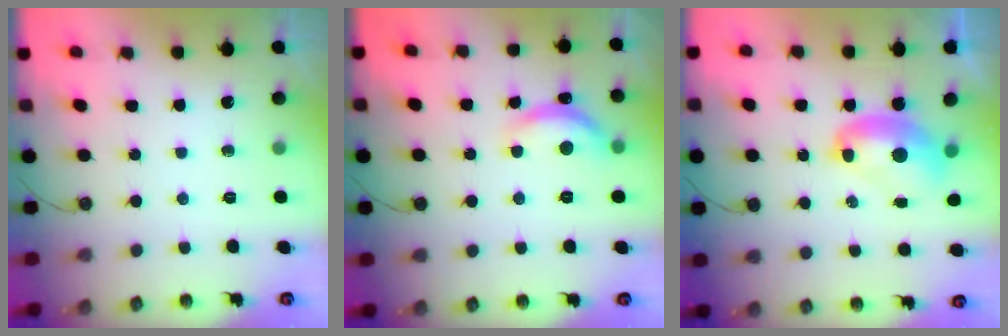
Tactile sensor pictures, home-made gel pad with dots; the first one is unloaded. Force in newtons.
{"total": 5.5, "press": 5.5, "slide": 0.6}
{"total": 3.5, "press": 3.5, "slide": 0.4}